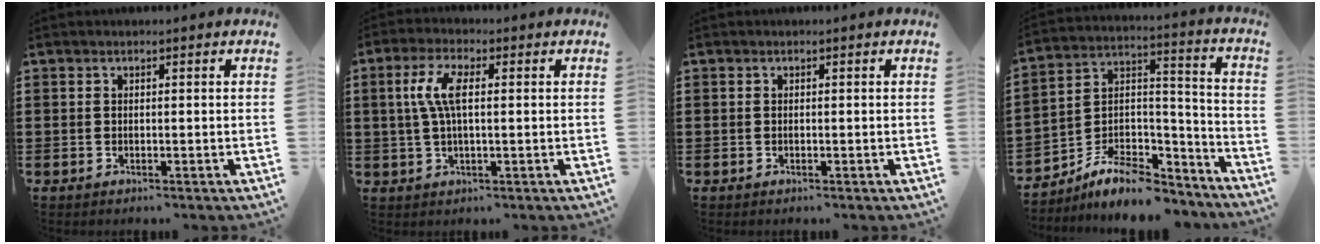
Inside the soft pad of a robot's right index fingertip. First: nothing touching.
{"total": 6.0, "force": [0.6, 2.2, 5.5], "torque": [-0.120, 0.007, 0.003]}
{"total": 0.0}
{"total": 8.4, "force": [-6.8, 3.9, 3.0], "torque": [-0.056, 0.012, -0.126]}